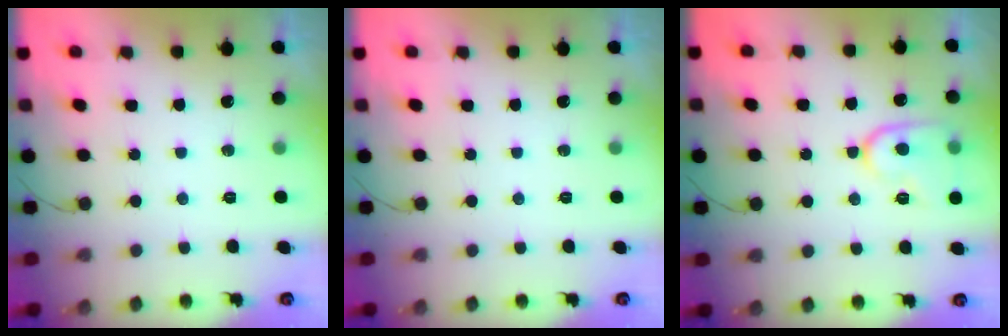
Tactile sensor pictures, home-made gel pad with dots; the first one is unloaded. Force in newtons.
{"total": 0.0}
{"total": 11.7, "press": 11.6, "slide": 1.3}